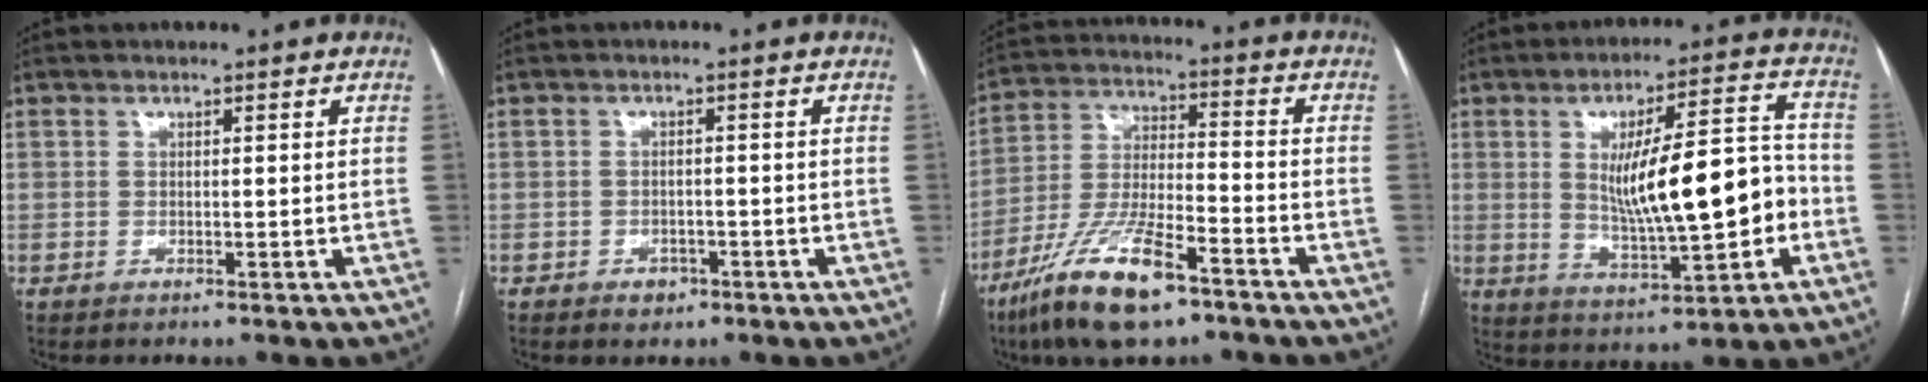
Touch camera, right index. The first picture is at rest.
{"total": 2.1, "force": [-1.2, 1.5, 0.7], "torque": [-0.007, 0.005, -0.009]}
{"total": 14.8, "force": [-9.5, 3.3, 10.9], "torque": [-0.225, -0.021, -0.171]}
{"total": 15.1, "force": [-1.0, 3.3, 14.7], "torque": [-0.239, 0.016, -0.004]}